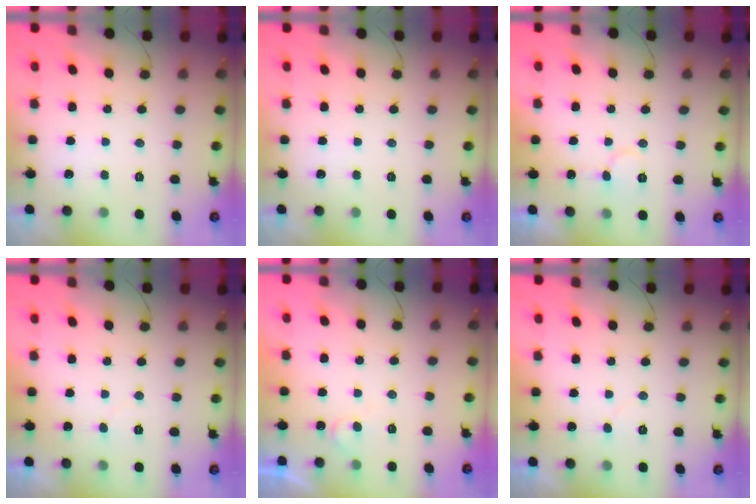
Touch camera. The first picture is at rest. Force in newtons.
{"total": 0.0}
{"total": 7.0, "press": 7.0, "slide": 0.6}
{"total": 3.3, "press": 3.3, "slide": 0.2}
{"total": 4.4, "press": 4.4, "slide": 0.4}
{"total": 4.0, "press": 4.0, "slide": 0.3}